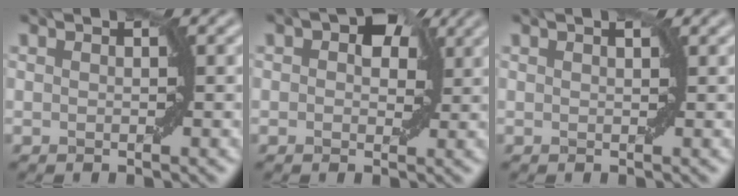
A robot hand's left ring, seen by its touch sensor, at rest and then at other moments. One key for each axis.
{"total": 3.9, "fx": 1.5, "fy": 2.5, "fz": 2.7, "tx": -0.029, "ty": 0.006, "tz": 0.015}
{"total": 0.6, "fx": 0.5, "fy": 0.0, "fz": 0.4, "tx": -0.006, "ty": 0.001, "tz": 0.010}